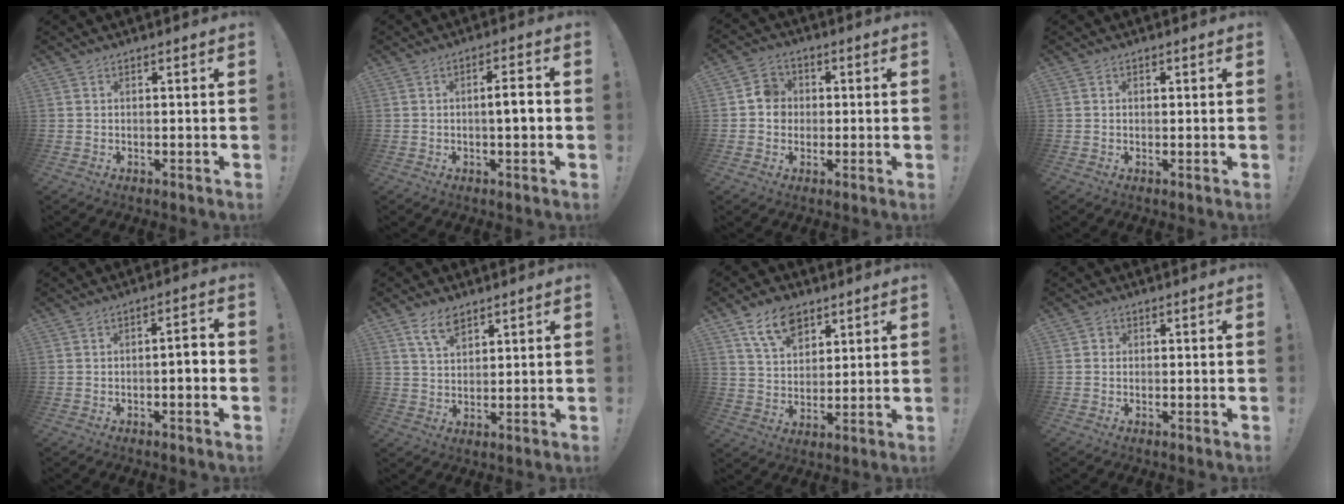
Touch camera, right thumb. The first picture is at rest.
{"total": 5.4, "force": [-0.7, 0.6, 5.3], "torque": [-0.084, 0.003, -0.018]}
{"total": 6.7, "force": [-0.1, 6.2, 2.5], "torque": [-0.041, 0.019, 0.001]}
{"total": 0.6, "force": [-0.1, 0.5, 0.4], "torque": [-0.006, 0.003, -0.002]}
{"total": 4.0, "force": [-1.4, 0.4, 3.8], "torque": [-0.062, 0.006, -0.026]}
{"total": 6.8, "force": [4.5, 3.4, 3.8], "torque": [-0.070, -0.016, 0.084]}
{"total": 11.1, "force": [6.8, 6.8, 5.6], "torque": [-0.101, -0.020, 0.130]}
{"total": 1.2, "force": [0.0, 1.2, 0.2], "torque": [-0.005, 0.003, -0.001]}